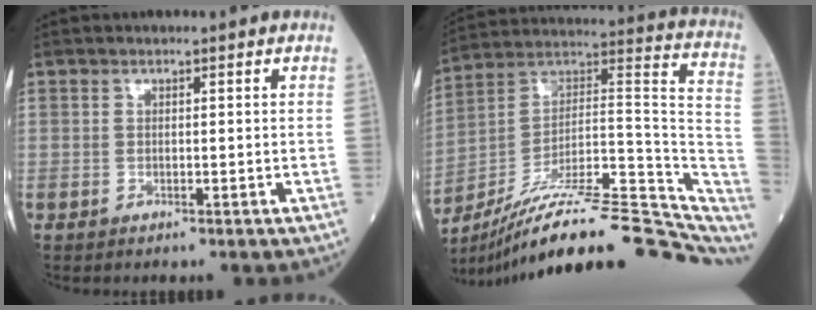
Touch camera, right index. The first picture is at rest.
{"total": 28.0, "force": [-21.4, 5.6, 17.1], "torque": [-0.203, 0.031, -0.321]}